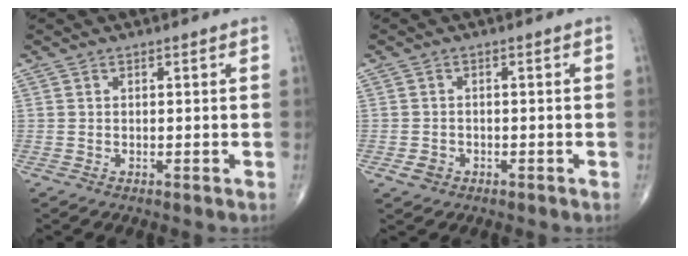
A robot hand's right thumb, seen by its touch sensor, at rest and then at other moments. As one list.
[{"total": 2.0, "force": [-0.9, 1.6, 0.8], "torque": [-0.011, 0.005, -0.013]}]